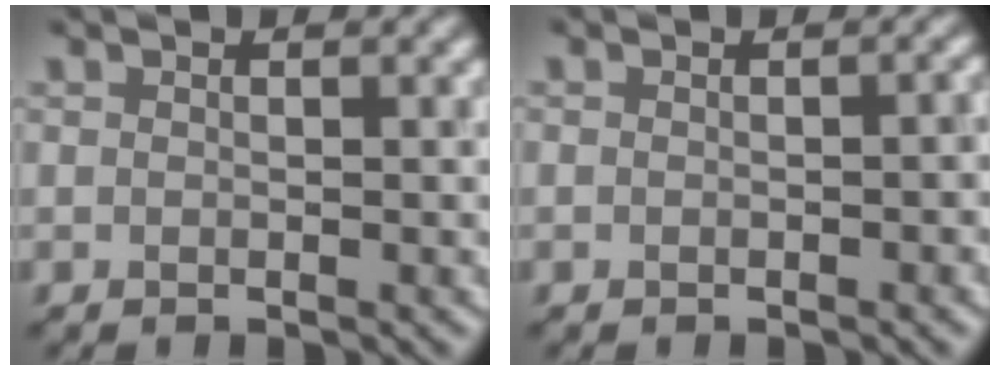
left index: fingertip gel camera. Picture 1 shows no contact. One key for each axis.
{"total": 1.0, "fx": -0.4, "fy": 0.5, "fz": 0.7, "tx": -0.009, "ty": 0.000, "tz": -0.002}